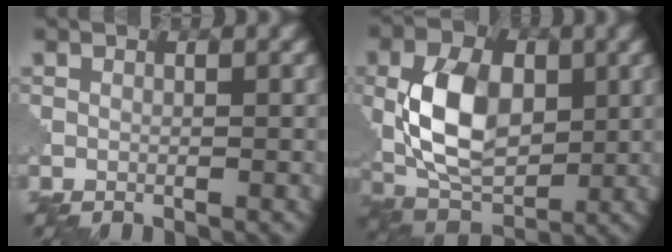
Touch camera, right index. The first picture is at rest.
{"total": 8.4, "force": [0.9, 5.5, 6.3], "torque": [-0.126, -0.001, 0.013]}